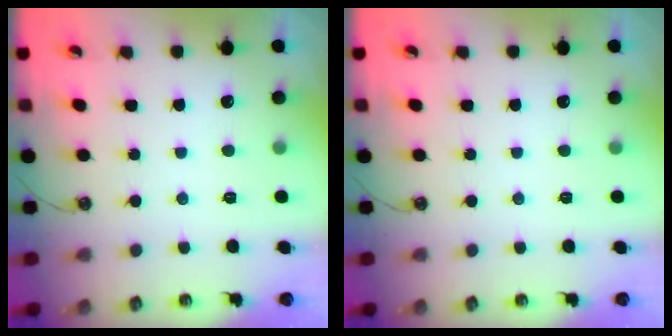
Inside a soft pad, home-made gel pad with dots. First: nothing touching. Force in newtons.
{"total": 0.0}